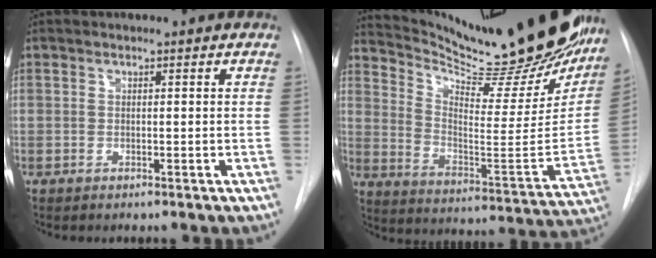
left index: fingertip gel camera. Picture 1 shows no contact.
{"total": 28.6, "force": [24.9, 5.1, 13.2], "torque": [-0.208, -0.090, 0.339]}